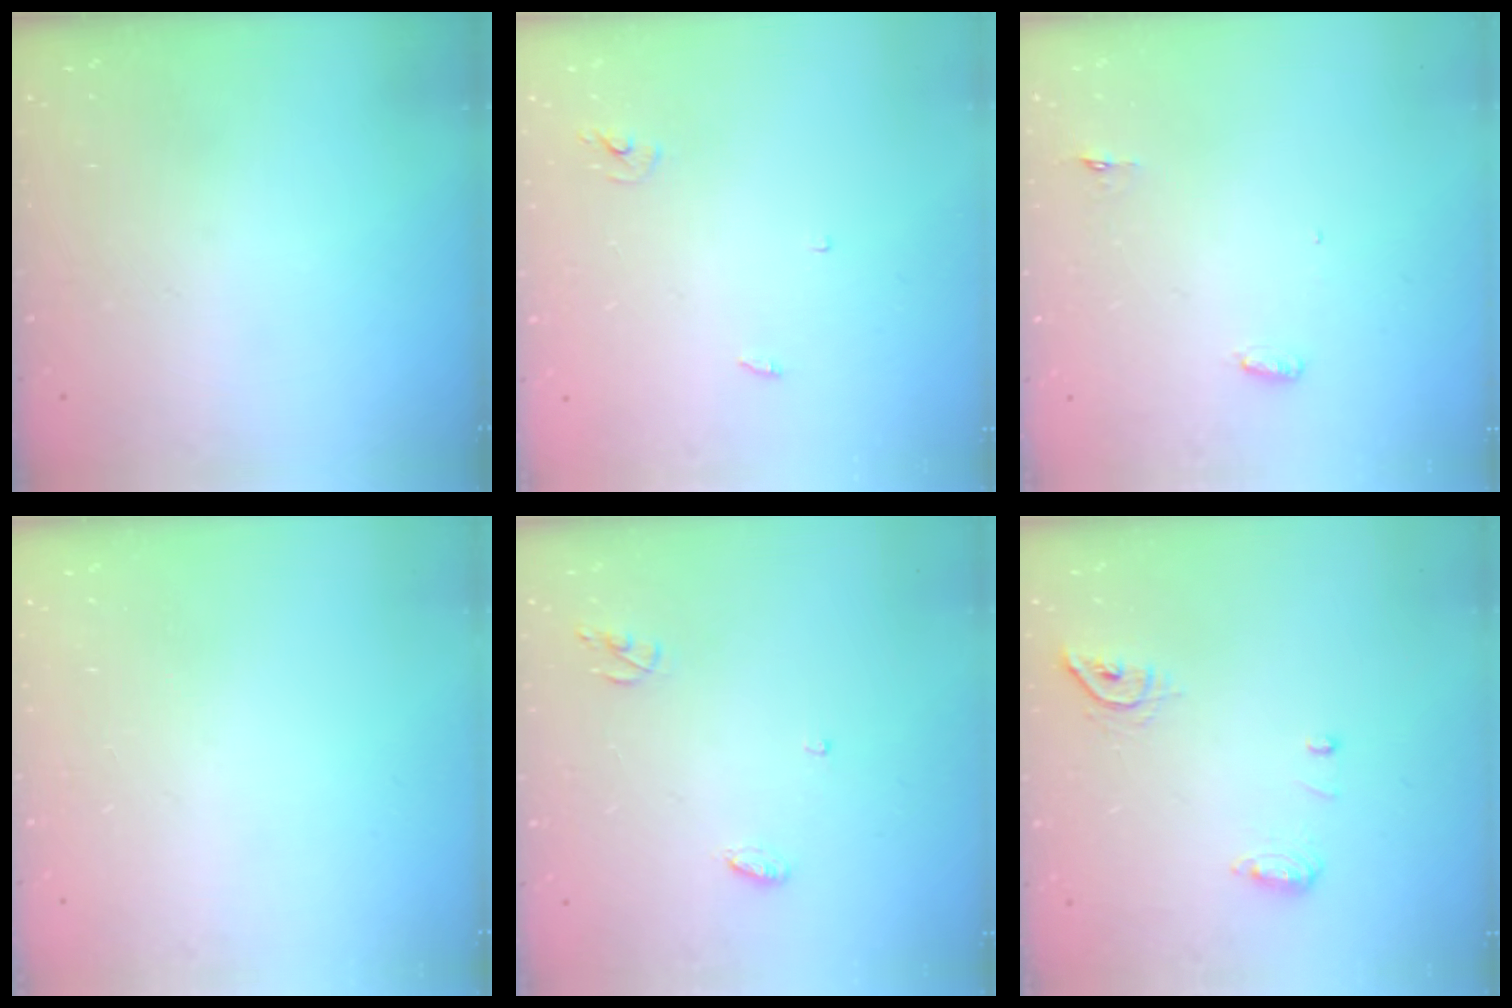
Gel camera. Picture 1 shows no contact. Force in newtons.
{"total": 2.4, "press": 2.4, "slide": 0.2}
{"total": 3.0, "press": 2.8, "slide": 0.9}
{"total": 0.0}
{"total": 4.7, "press": 4.7, "slide": 0.1}
{"total": 7.9, "press": 7.8, "slide": 1.3}